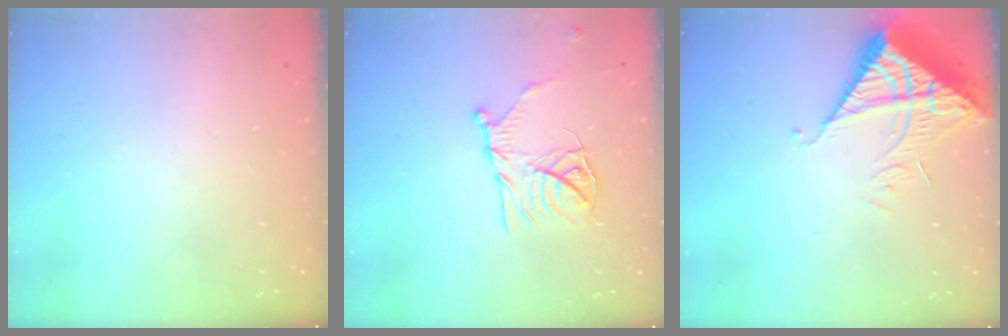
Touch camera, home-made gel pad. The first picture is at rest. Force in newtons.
{"total": 13.2, "press": 13.2, "slide": 0.8}
{"total": 9.1, "press": 9.1, "slide": 0.9}